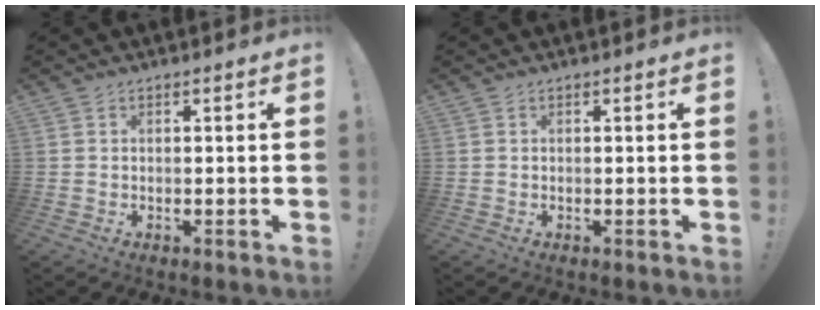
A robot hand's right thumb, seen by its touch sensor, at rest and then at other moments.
{"total": 0.0}